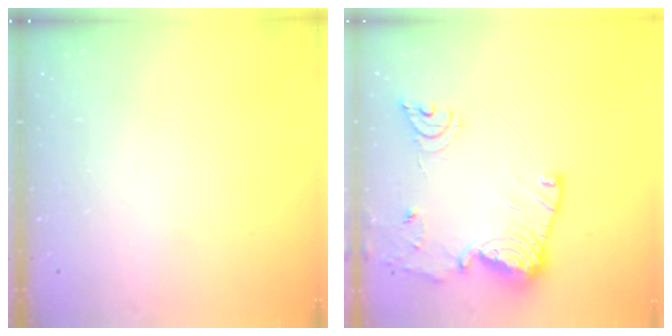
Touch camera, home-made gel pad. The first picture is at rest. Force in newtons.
{"total": 15.7, "press": 15.6, "slide": 1.7}